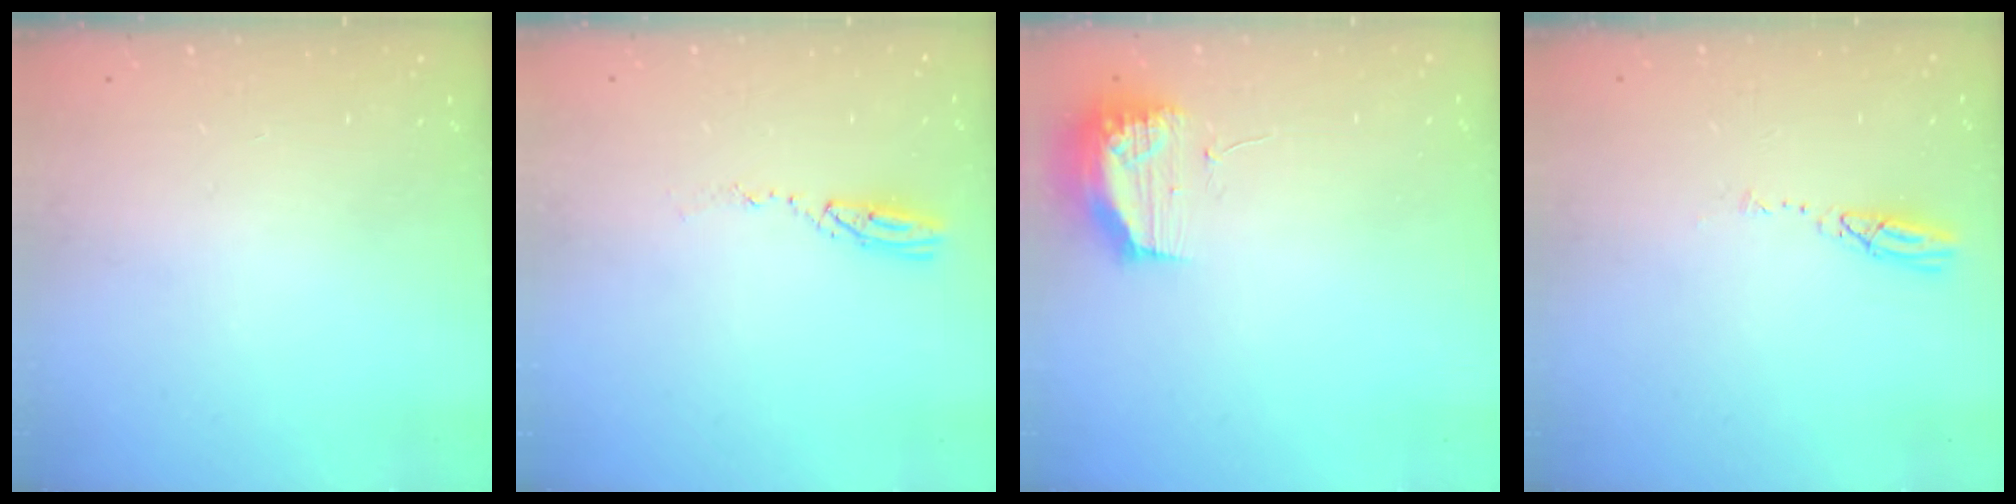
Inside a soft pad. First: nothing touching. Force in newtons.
{"total": 4.3, "press": 4.2, "slide": 0.5}
{"total": 11.5, "press": 11.5, "slide": 0.7}
{"total": 3.7, "press": 3.7, "slide": 0.2}